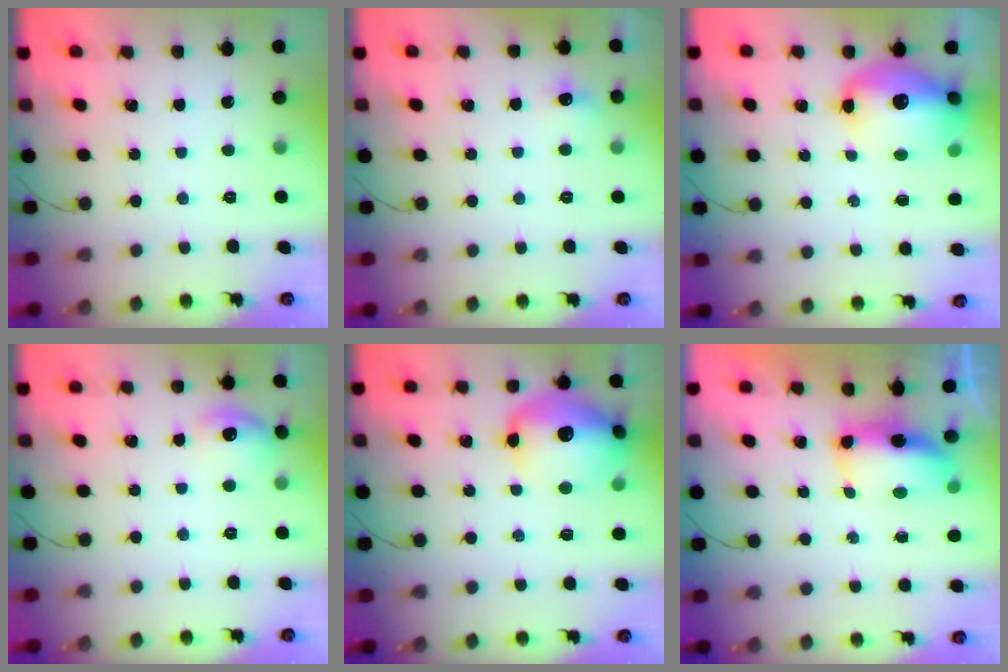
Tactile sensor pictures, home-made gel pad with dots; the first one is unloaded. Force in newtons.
{"total": 5.3, "press": 5.0, "slide": 1.7}
{"total": 14.1, "press": 13.7, "slide": 3.3}
{"total": 9.1, "press": 9.0, "slide": 1.2}
{"total": 16.2, "press": 16.0, "slide": 2.4}
{"total": 7.4, "press": 7.4, "slide": 0.8}